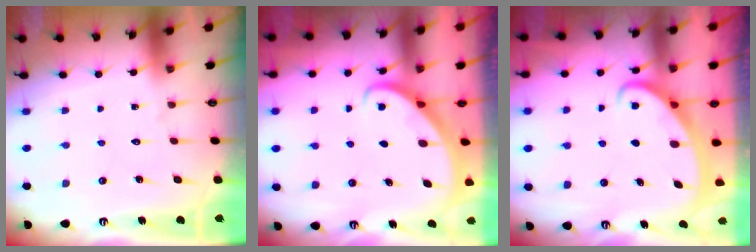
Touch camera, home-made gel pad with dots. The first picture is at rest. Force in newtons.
{"total": 2.7, "press": 2.7, "slide": 0.2}
{"total": 2.4, "press": 2.3, "slide": 0.5}